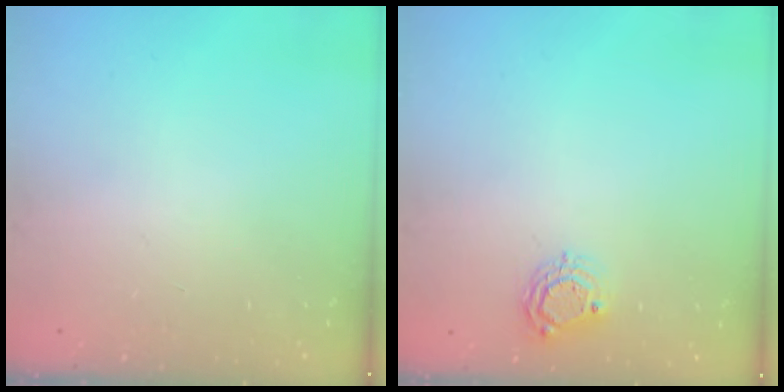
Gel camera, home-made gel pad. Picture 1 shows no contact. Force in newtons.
{"total": 5.8, "press": 5.7, "slide": 0.4}